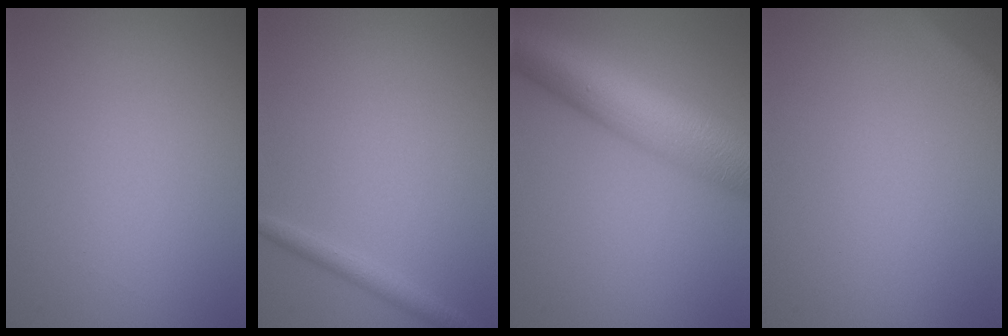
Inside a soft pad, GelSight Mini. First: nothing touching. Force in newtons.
{"total": 1.6, "press": 1.6, "slide": 0.1}
{"total": 10.0, "press": 10.0, "slide": 0.4}
{"total": 2.4, "press": 2.4, "slide": 0.2}